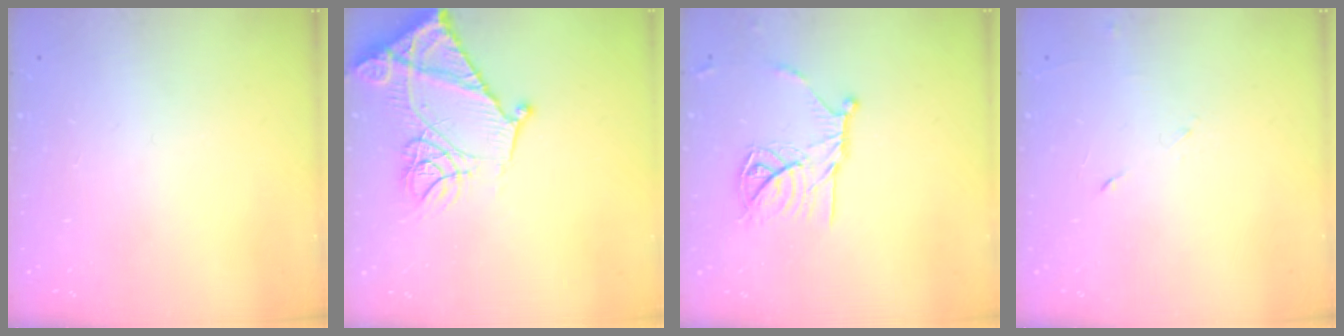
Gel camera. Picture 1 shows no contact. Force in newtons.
{"total": 19.3, "press": 19.2, "slide": 2.1}
{"total": 14.3, "press": 14.2, "slide": 0.5}
{"total": 3.9, "press": 3.8, "slide": 0.8}